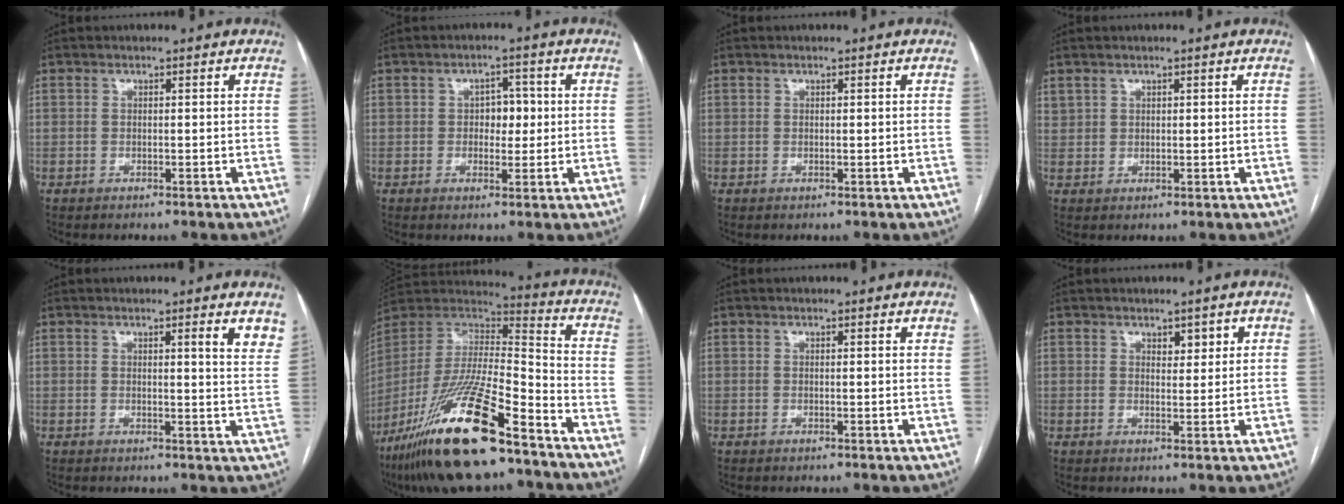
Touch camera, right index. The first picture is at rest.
{"total": 3.9, "force": [0.2, 2.5, 3.0], "torque": [-0.036, 0.010, 0.004]}
{"total": 0.0}
{"total": 1.6, "force": [1.2, 1.1, 0.3], "torque": [-0.001, 0.005, 0.025]}
{"total": 5.3, "force": [3.6, 0.3, 3.8], "torque": [-0.037, -0.017, 0.029]}
{"total": 24.5, "force": [-15.9, 3.8, 18.2], "torque": [-0.365, -0.044, -0.292]}
{"total": 9.0, "force": [7.9, 2.9, 3.1], "torque": [0.005, -0.033, 0.060]}
{"total": 2.6, "force": [1.4, 1.4, 1.7], "torque": [-0.018, 0.000, 0.023]}